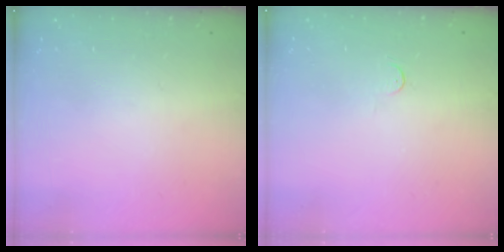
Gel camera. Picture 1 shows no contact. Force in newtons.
{"total": 3.4, "press": 3.4, "slide": 0.4}